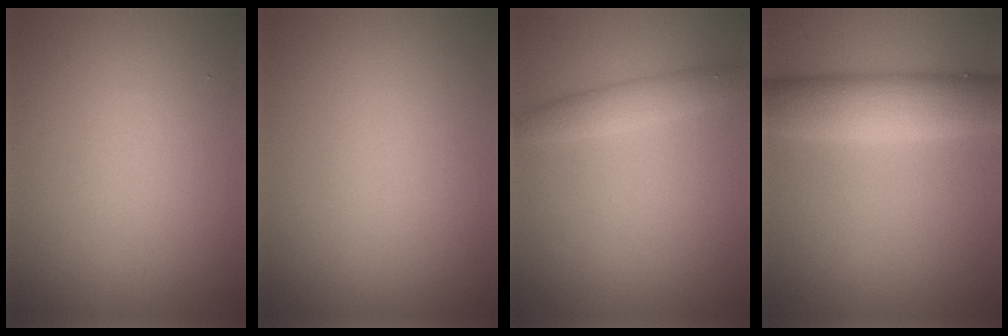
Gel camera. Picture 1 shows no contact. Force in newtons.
{"total": 0.0}
{"total": 2.3, "press": 2.3, "slide": 0.1}
{"total": 6.4, "press": 6.4, "slide": 0.2}